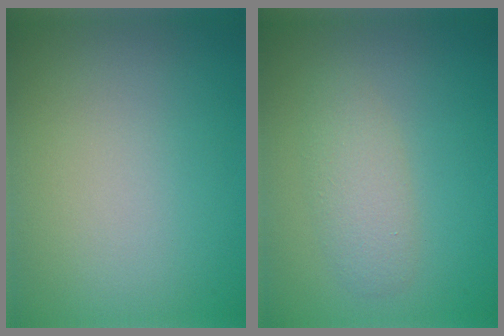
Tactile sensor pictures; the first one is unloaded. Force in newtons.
{"total": 2.3, "press": 2.3, "slide": 0.1}